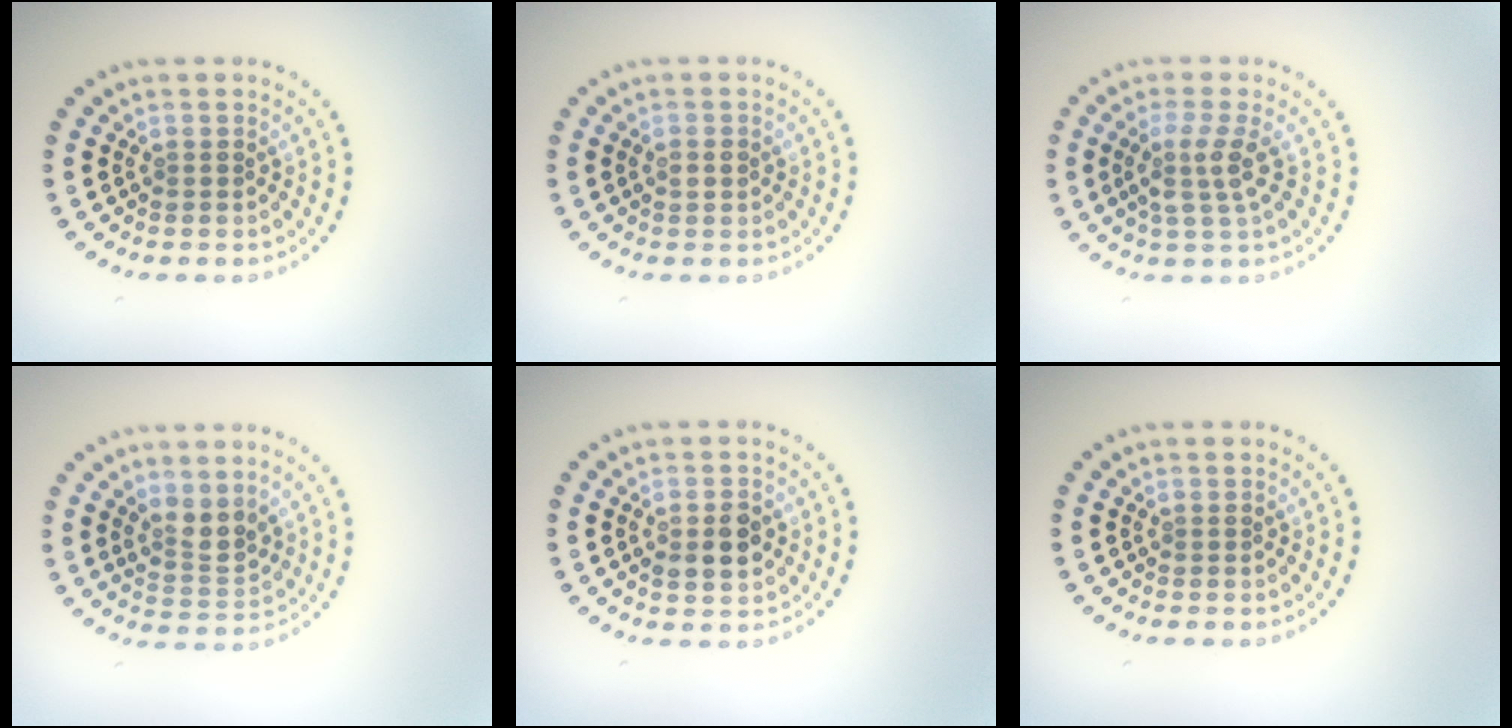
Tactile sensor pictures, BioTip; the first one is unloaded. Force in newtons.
{"total": 1.5, "press": 1.5, "slide": 0.1}
{"total": 2.7, "press": 2.2, "slide": 1.5}
{"total": 2.5, "press": 2.1, "slide": 1.3}
{"total": 2.9, "press": 2.9, "slide": 0.3}
{"total": 0.0}